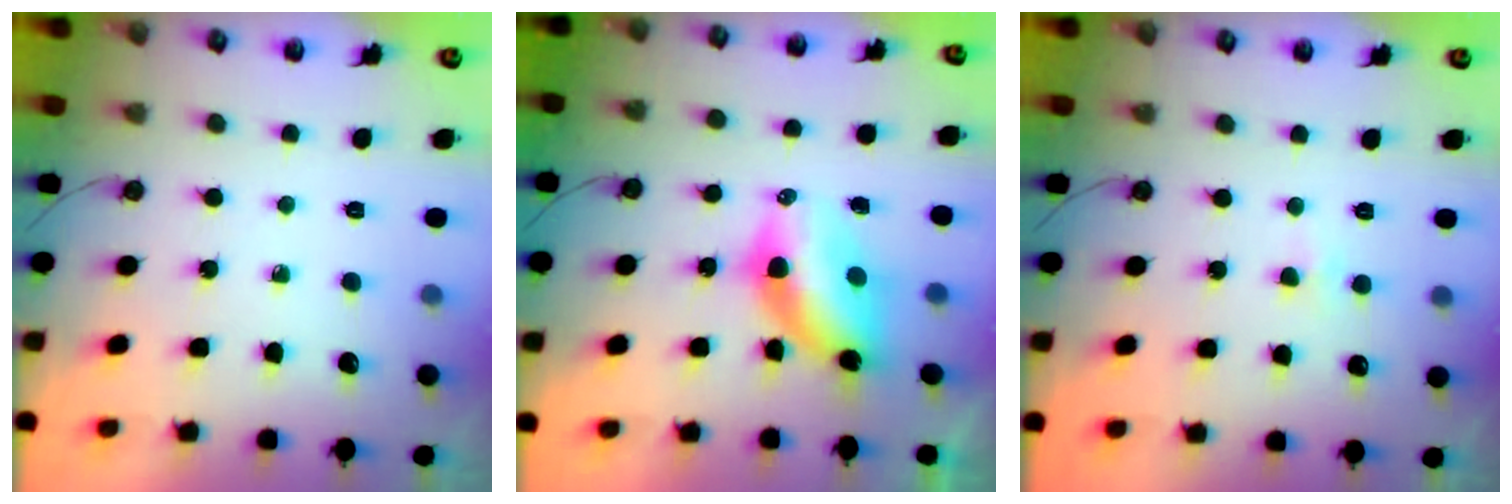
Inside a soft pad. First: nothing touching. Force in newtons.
{"total": 8.6, "press": 8.5, "slide": 1.0}
{"total": 3.0, "press": 2.9, "slide": 0.6}